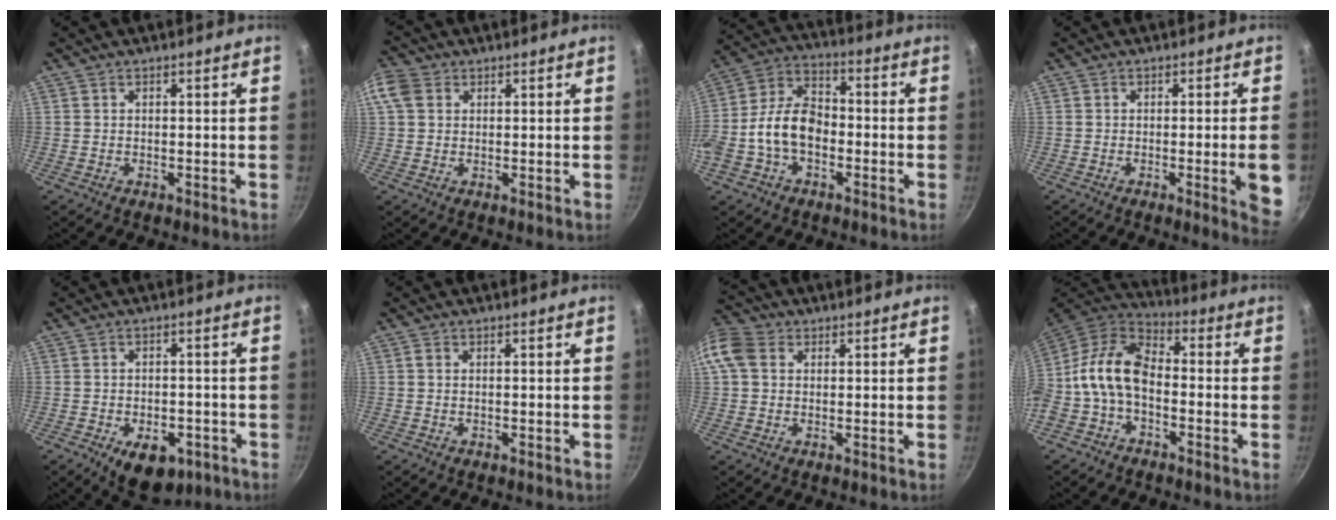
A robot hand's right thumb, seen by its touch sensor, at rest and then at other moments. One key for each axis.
{"total": 5.0, "fx": 1.7, "fy": 3.9, "fz": 2.7, "tx": -0.051, "ty": 0.005, "tz": 0.026}
{"total": 12.2, "fx": -2.7, "fy": 8.2, "fz": 8.6, "tx": -0.137, "ty": 0.044, "tz": -0.065}
{"total": 7.6, "fx": -1.6, "fy": 0.8, "fz": 7.4, "tx": -0.078, "ty": 0.003, "tz": -0.018}
{"total": 9.8, "fx": -4.4, "fy": 5.9, "fz": 6.5, "tx": -0.061, "ty": 0.012, "tz": -0.050}
{"total": 0.5, "fx": 0.0, "fy": 0.4, "fz": 0.3, "tx": -0.007, "ty": 0.002, "tz": 0.000}
{"total": 8.9, "fx": 2.2, "fy": 6.9, "fz": 5.2, "tx": -0.110, "ty": 0.016, "tz": 0.027}
{"total": 11.8, "fx": -2.0, "fy": 7.4, "fz": 8.9, "tx": -0.160, "ty": 0.048, "tz": -0.055}